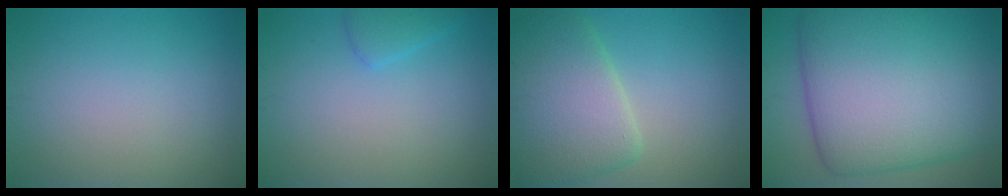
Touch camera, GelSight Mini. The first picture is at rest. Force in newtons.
{"total": 1.7, "press": 1.7, "slide": 0.1}
{"total": 7.1, "press": 7.1, "slide": 0.8}
{"total": 16.7, "press": 16.7, "slide": 0.2}